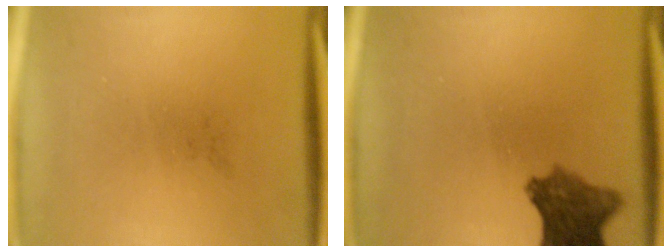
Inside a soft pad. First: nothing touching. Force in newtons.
{"total": 7.3}